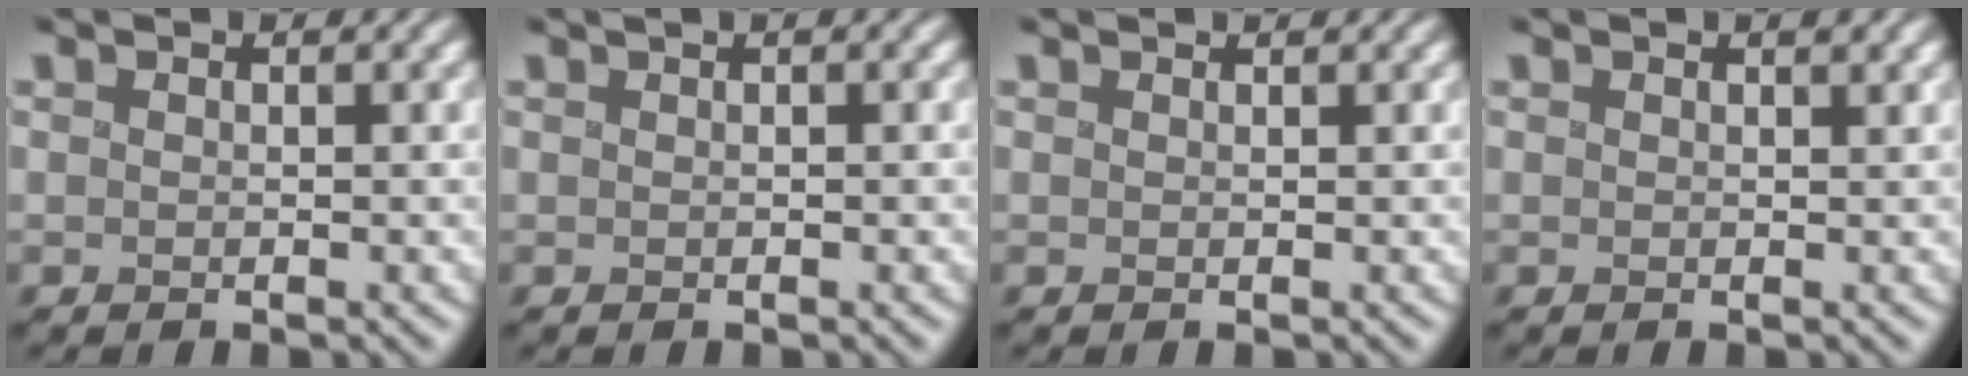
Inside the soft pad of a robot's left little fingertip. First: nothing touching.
{"total": 0.7, "force": [0.4, 0.1, 0.6], "torque": [-0.006, 0.003, 0.006]}
{"total": 0.8, "force": [0.8, 0.0, 0.1], "torque": [-0.003, 0.003, 0.009]}
{"total": 0.9, "force": [0.6, 0.2, 0.6], "torque": [-0.005, 0.001, 0.010]}